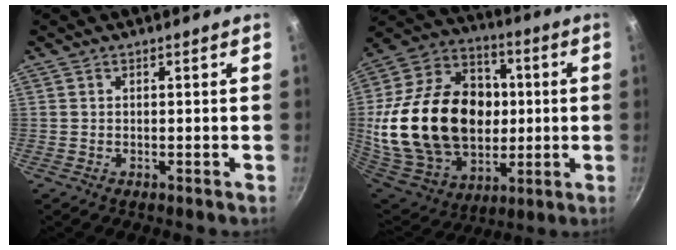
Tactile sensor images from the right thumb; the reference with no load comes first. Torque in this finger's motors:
{"motor_torque": [-1.06, 3.11, 2.53, -0.24, 0.42]}